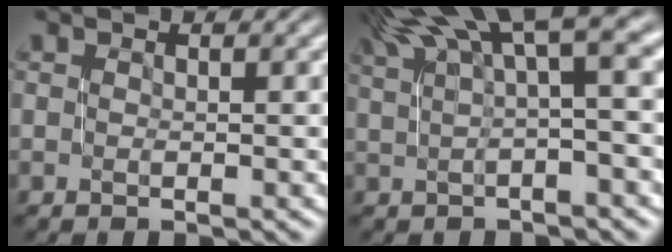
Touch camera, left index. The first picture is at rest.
{"total": 8.7, "force": [5.0, 1.6, 6.9], "torque": [-0.089, 0.032, 0.081]}